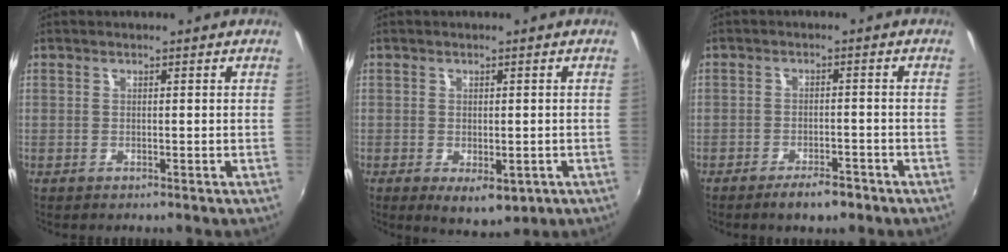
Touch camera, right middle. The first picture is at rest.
{"total": 5.6, "force": [-2.0, 3.2, 4.2], "torque": [-0.065, -0.019, -0.021]}
{"total": 4.9, "force": [-3.6, 1.6, 2.8], "torque": [-0.061, -0.005, -0.057]}